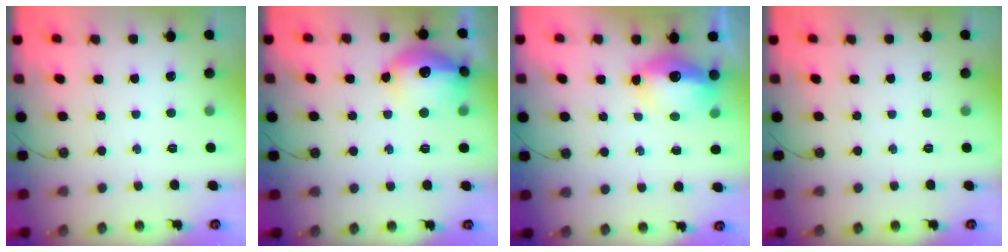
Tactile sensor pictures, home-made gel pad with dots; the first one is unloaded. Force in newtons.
{"total": 16.3, "press": 16.3, "slide": 1.1}
{"total": 11.5, "press": 11.5, "slide": 1.1}
{"total": 0.0}